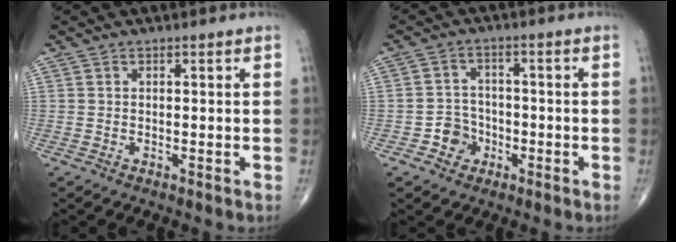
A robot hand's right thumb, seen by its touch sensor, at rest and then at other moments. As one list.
[{"total": 4.7, "force": [-2.1, 4.1, 1.0], "torque": [0.013, 0.019, -0.038]}]